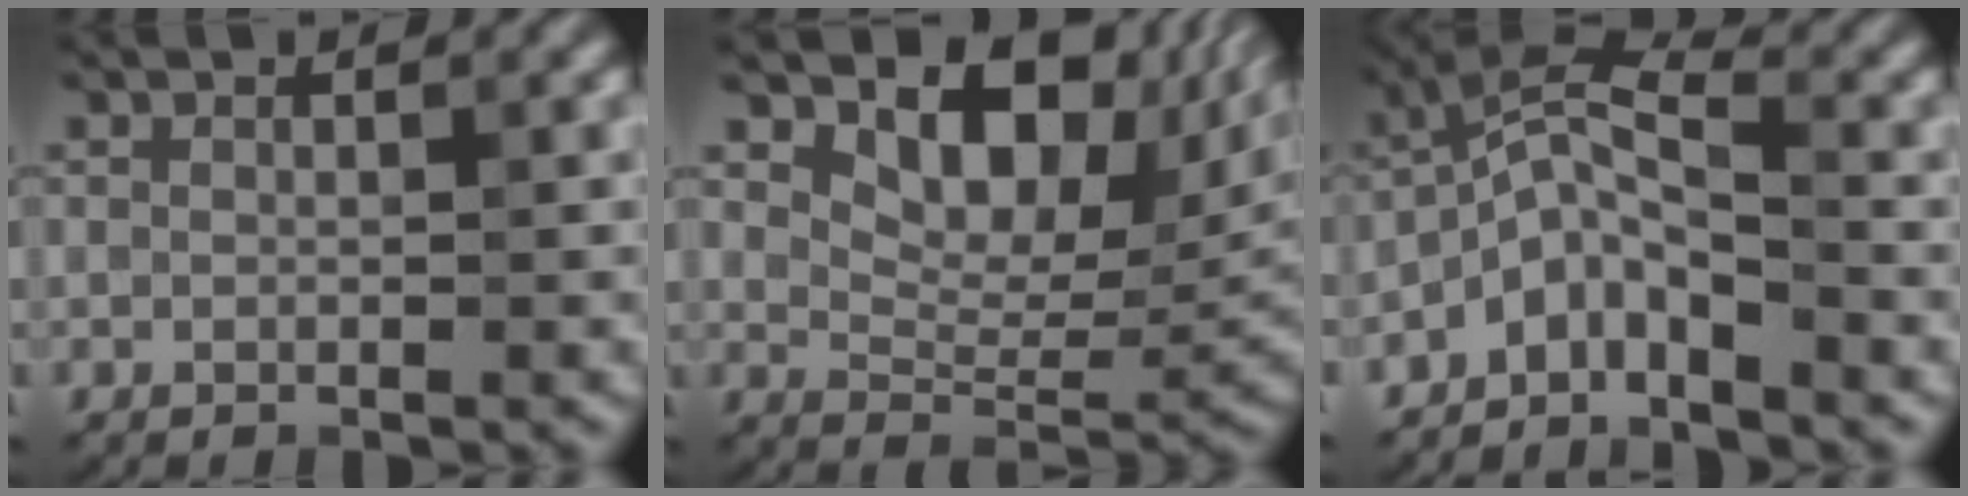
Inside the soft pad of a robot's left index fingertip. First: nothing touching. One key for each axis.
{"total": 9.0, "fx": 4.5, "fy": 5.2, "fz": 5.8, "tx": -0.074, "ty": -0.013, "tz": 0.074}
{"total": 4.2, "fx": -2.5, "fy": 1.5, "fz": 3.1, "tx": -0.061, "ty": 0.014, "tz": -0.057}